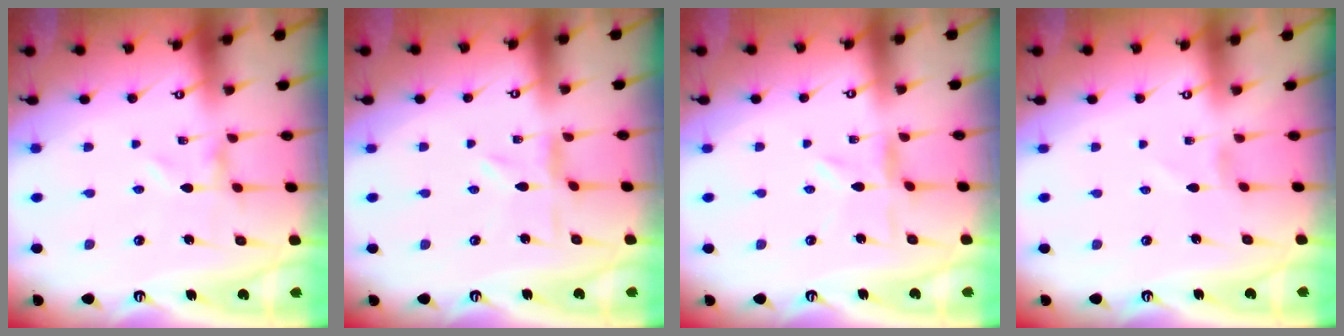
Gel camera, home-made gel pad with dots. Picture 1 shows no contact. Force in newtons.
{"total": 1.1, "press": 1.1, "slide": 0.2}
{"total": 1.4, "press": 1.4, "slide": 0.3}
{"total": 0.0}